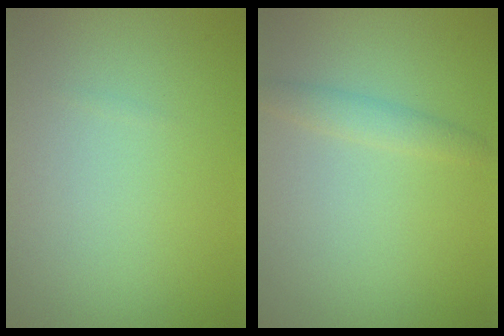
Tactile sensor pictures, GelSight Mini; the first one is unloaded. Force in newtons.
{"total": 1.6, "press": 1.6, "slide": 0.1}